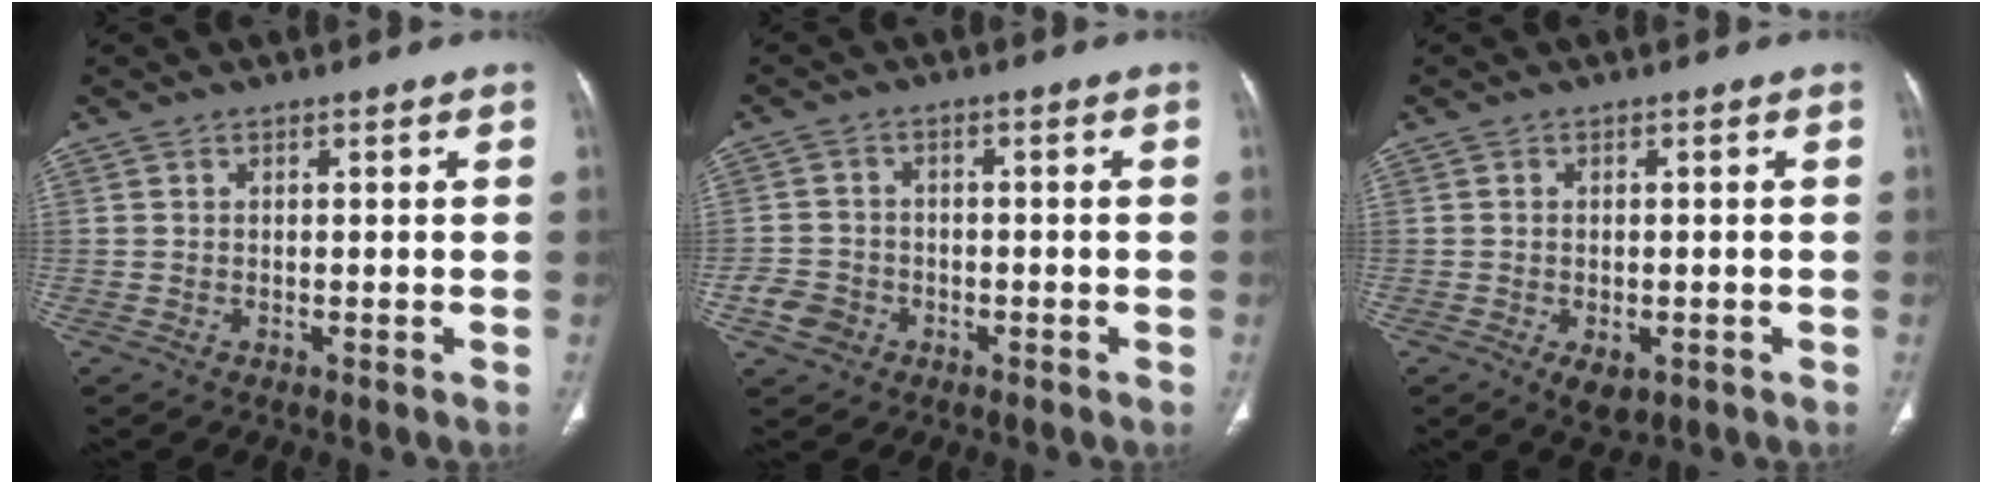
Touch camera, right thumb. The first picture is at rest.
{"total": 4.8, "force": [-2.1, 4.0, 1.4], "torque": [-0.015, 0.017, -0.035]}
{"total": 3.9, "force": [-1.5, 2.3, 2.8], "torque": [-0.043, 0.001, -0.014]}